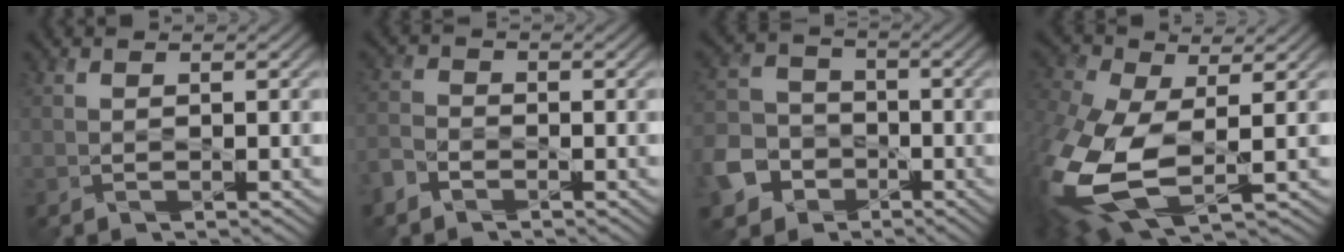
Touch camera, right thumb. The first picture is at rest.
{"total": 3.0, "force": [-2.2, 1.8, 0.8], "torque": [-0.024, -0.003, -0.057]}
{"total": 7.7, "force": [-3.9, 6.0, 2.7], "torque": [-0.081, -0.013, -0.095]}
{"total": 15.2, "force": [-3.1, 8.8, 12.0], "torque": [-0.331, -0.041, -0.042]}